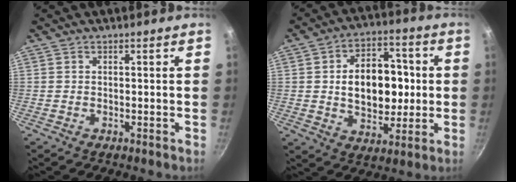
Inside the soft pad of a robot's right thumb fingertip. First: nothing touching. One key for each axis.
{"total": 15.8, "fx": 0.7, "fy": 10.8, "fz": 11.6, "tx": -0.129, "ty": 0.017, "tz": 0.012}